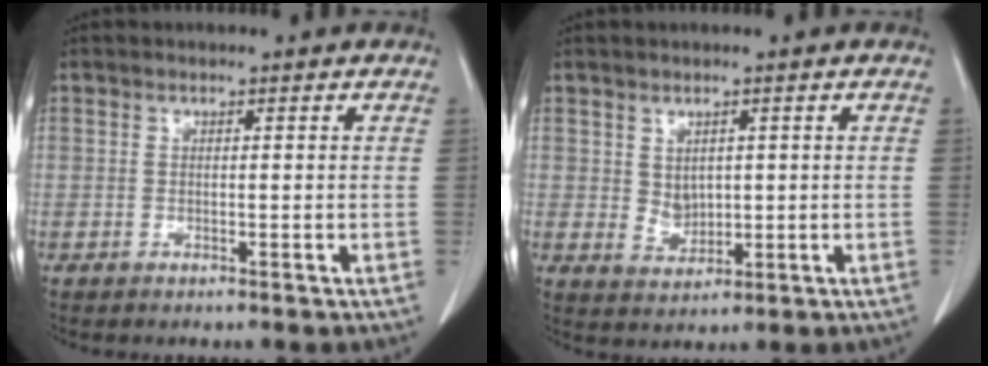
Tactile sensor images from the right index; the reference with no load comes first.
{"total": 3.1, "force": [0.7, 2.4, 1.8], "torque": [-0.035, -0.003, 0.025]}